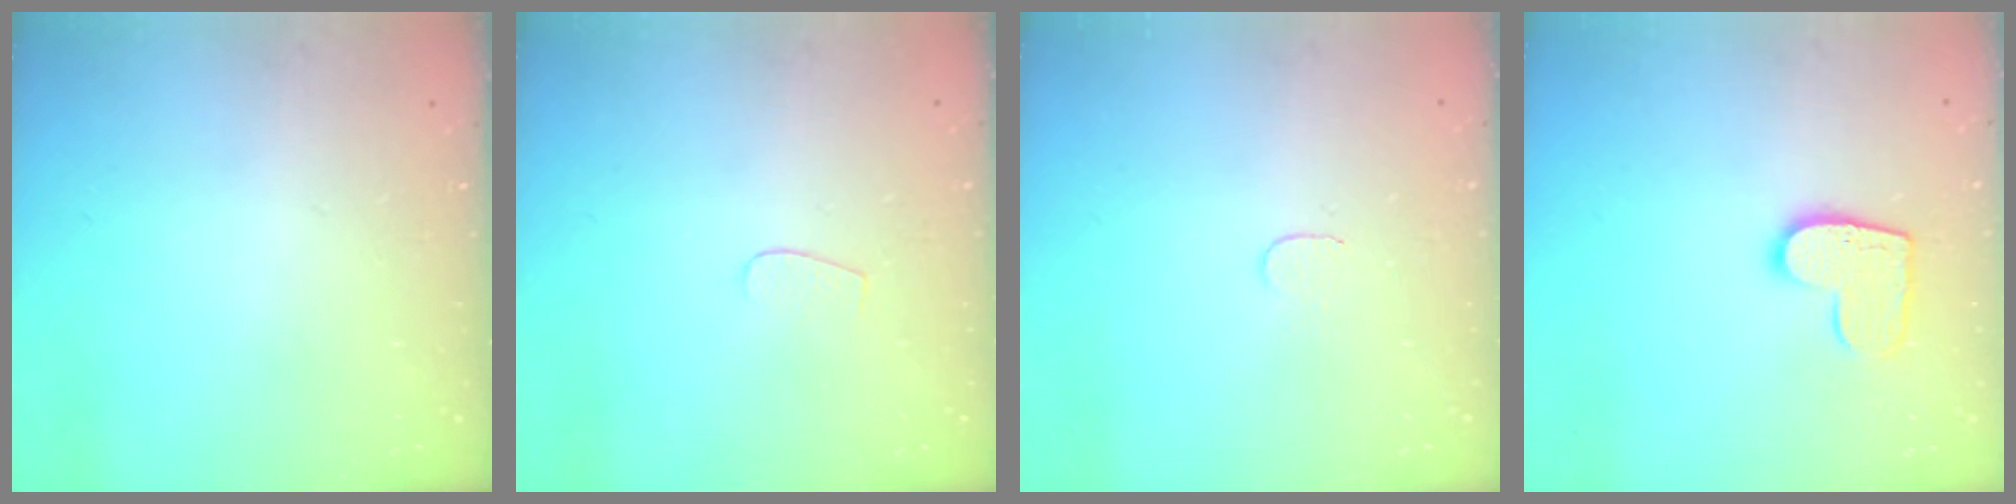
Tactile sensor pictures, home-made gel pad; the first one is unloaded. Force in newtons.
{"total": 3.4, "press": 3.4, "slide": 0.3}
{"total": 3.0, "press": 3.0, "slide": 0.3}
{"total": 10.8, "press": 10.8, "slide": 0.7}